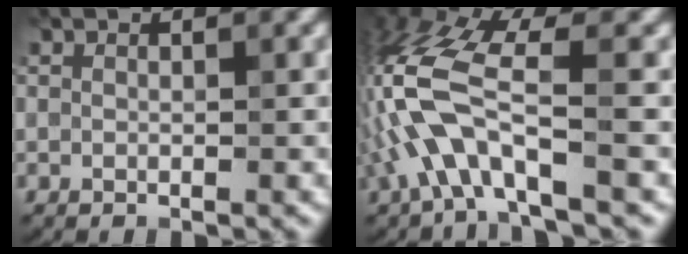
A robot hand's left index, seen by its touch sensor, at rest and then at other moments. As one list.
[{"total": 7.1, "force": [-2.2, 2.5, 6.3], "torque": [-0.152, 0.013, -0.049]}]